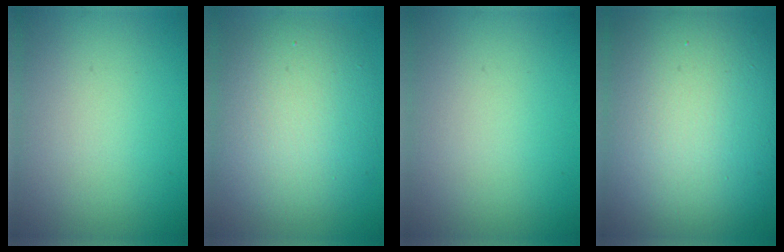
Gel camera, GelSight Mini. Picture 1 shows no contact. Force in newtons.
{"total": 8.8, "press": 8.8, "slide": 0.5}
{"total": 0.0}
{"total": 15.9, "press": 15.9, "slide": 0.8}